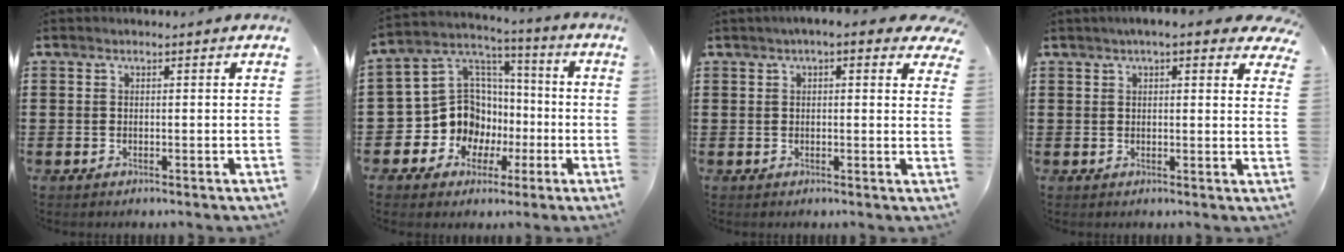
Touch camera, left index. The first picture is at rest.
{"total": 12.1, "force": [-2.5, 11.0, 4.6], "torque": [-0.144, 0.000, -0.037]}
{"total": 2.7, "force": [2.0, 0.4, 1.8], "torque": [-0.043, 0.002, 0.035]}
{"total": 3.8, "force": [3.0, 0.5, 2.3], "torque": [-0.047, -0.001, 0.052]}